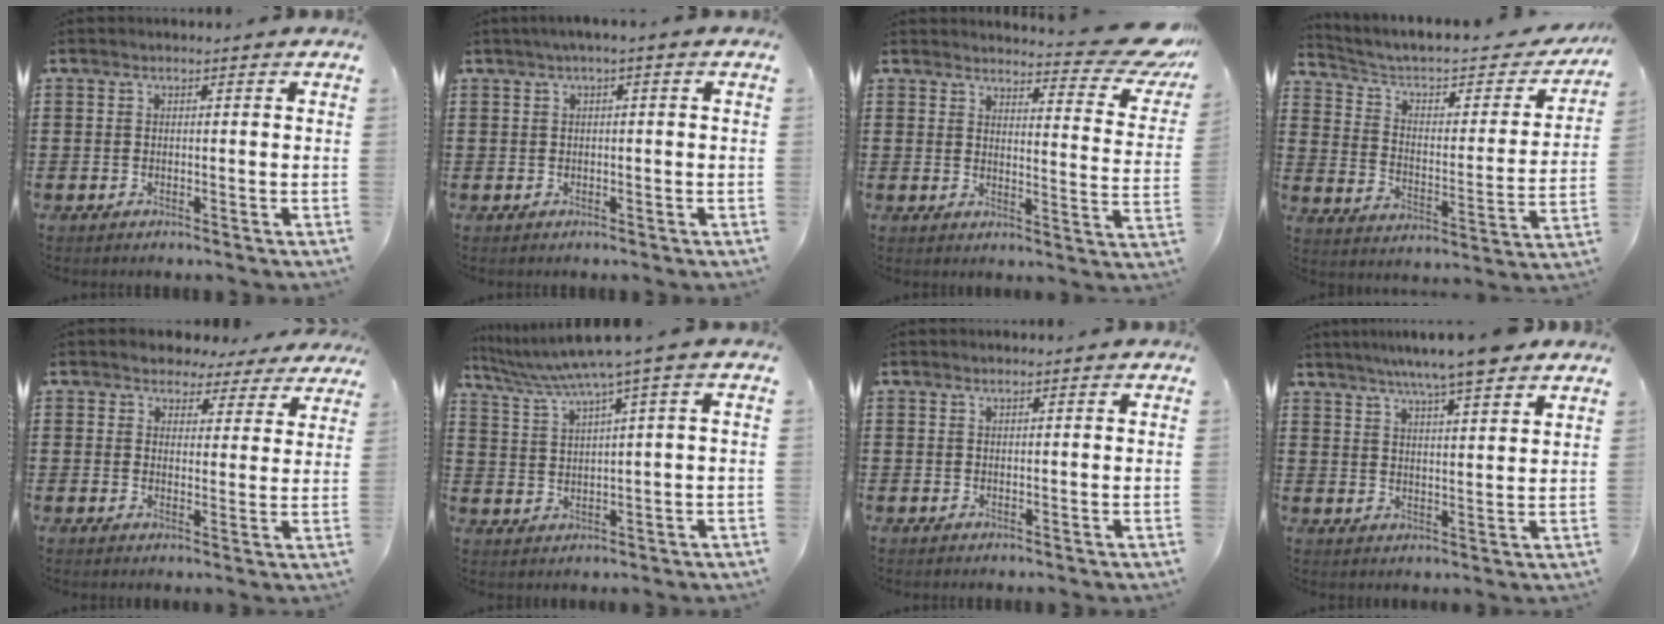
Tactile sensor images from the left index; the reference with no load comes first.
{"total": 1.3, "force": [0.1, 0.0, 1.3], "torque": [-0.019, -0.004, 0.003]}
{"total": 7.3, "force": [6.5, 0.9, 3.3], "torque": [-0.049, -0.048, 0.109]}
{"total": 5.6, "force": [4.2, 2.1, 3.0], "torque": [-0.075, -0.031, 0.061]}
{"total": 3.9, "force": [3.5, 1.5, 0.3], "torque": [-0.018, -0.012, 0.062]}
{"total": 5.2, "force": [3.4, -0.7, 3.9], "torque": [-0.086, -0.018, 0.055]}
{"total": 0.6, "force": [0.5, 0.1, 0.4], "torque": [-0.009, -0.001, 0.009]}
{"total": 7.2, "force": [6.3, 0.0, 3.5], "torque": [-0.085, -0.015, 0.112]}